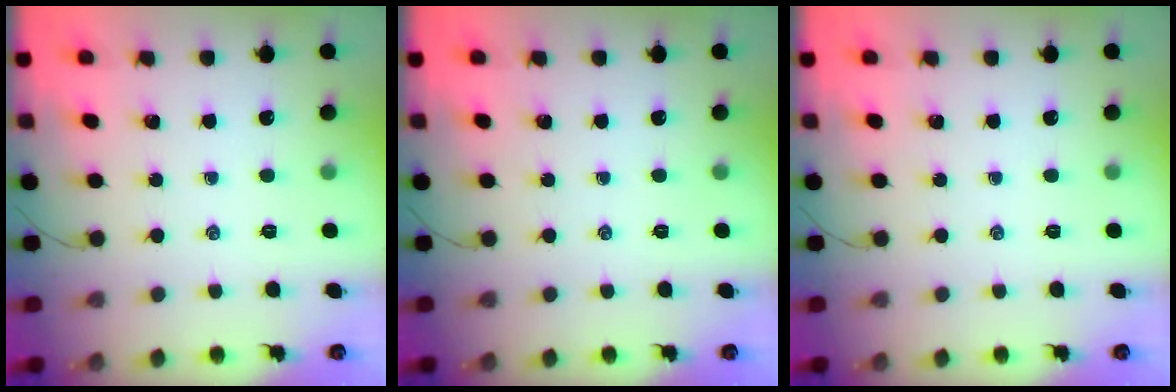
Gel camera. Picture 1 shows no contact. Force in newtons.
{"total": 0.0}
{"total": 0.0}